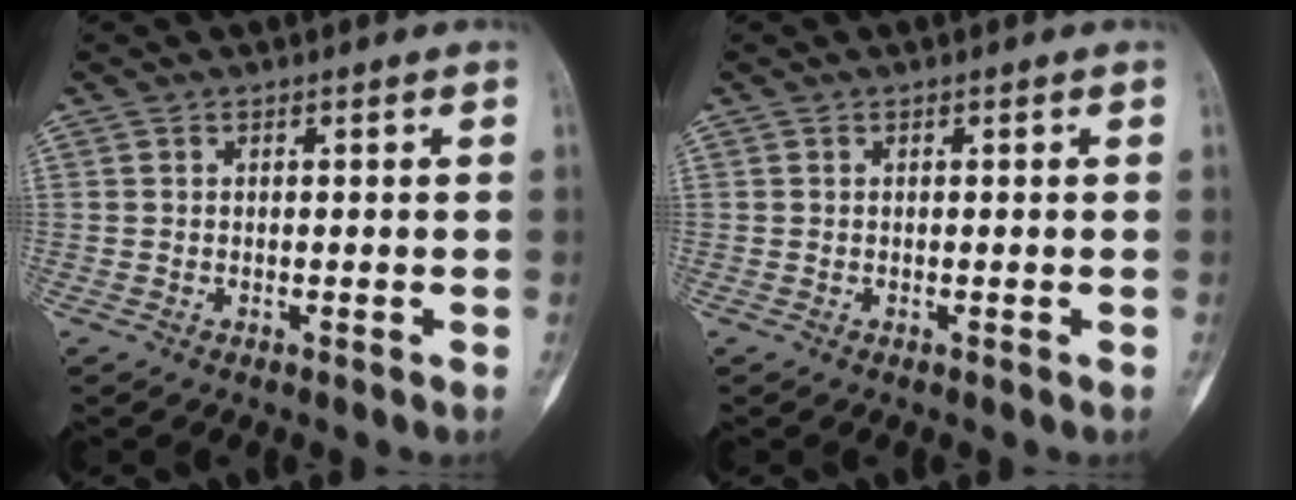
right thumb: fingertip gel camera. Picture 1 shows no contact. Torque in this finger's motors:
{"motor_torque": [0.16, -0.16, 0.25, -0.06, 0.03]}